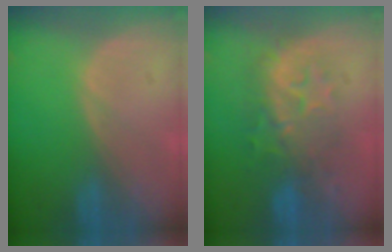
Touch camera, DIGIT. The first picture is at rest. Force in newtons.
{"total": 8.3, "press": 8.2, "slide": 1.2}